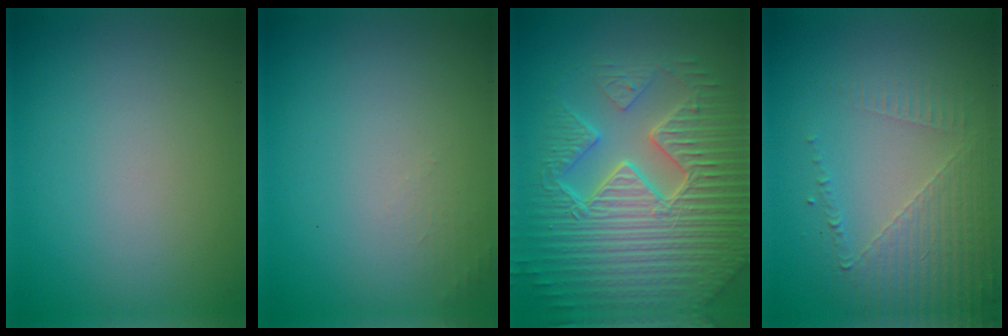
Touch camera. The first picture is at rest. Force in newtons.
{"total": 0.7, "press": 0.6, "slide": 0.1}
{"total": 10.0, "press": 6.7, "slide": 7.4}
{"total": 5.0, "press": 2.9, "slide": 4.1}